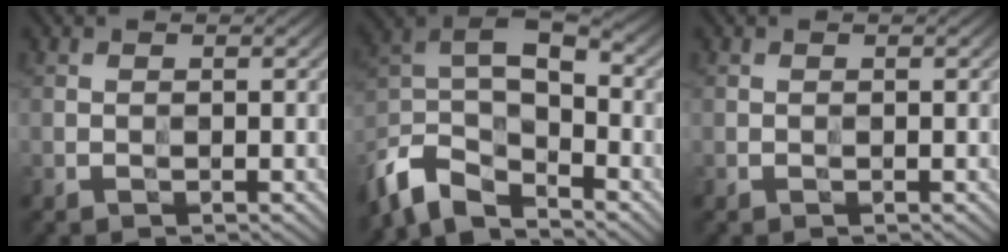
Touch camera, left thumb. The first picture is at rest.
{"total": 10.4, "force": [-7.4, 4.4, 5.8], "torque": [-0.113, -0.010, -0.156]}
{"total": 0.0}